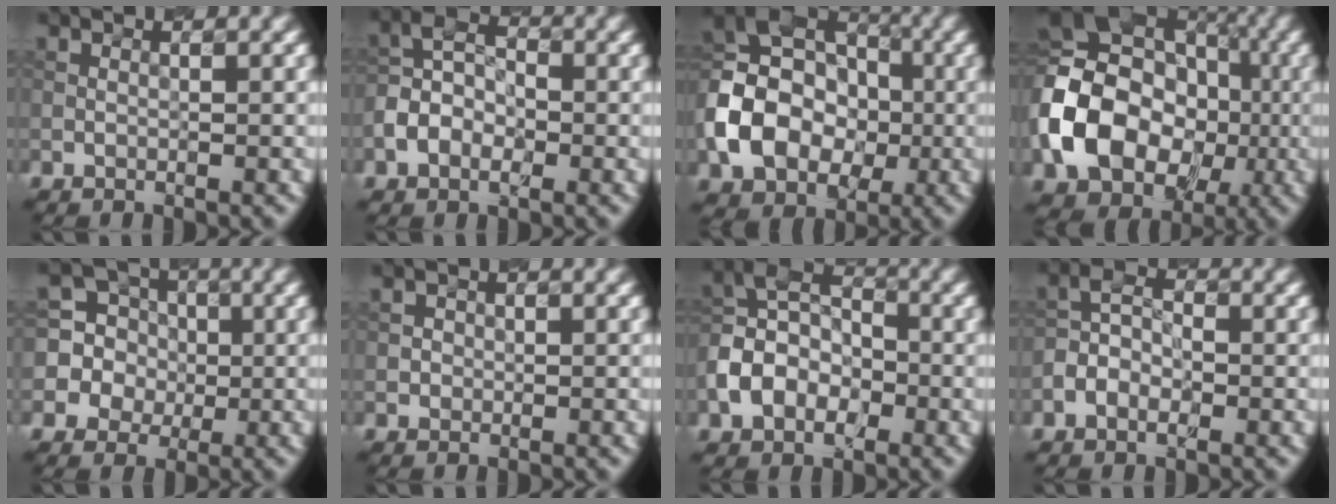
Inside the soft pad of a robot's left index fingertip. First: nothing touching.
{"total": 3.9, "force": [-1.5, 2.7, 2.5], "torque": [-0.049, 0.008, -0.033]}
{"total": 10.0, "force": [-2.2, 7.6, 6.1], "torque": [-0.117, 0.005, -0.050]}
{"total": 14.7, "force": [-2.2, 11.4, 9.0], "torque": [-0.191, 0.004, -0.052]}
{"total": 7.4, "force": [1.1, 7.1, 1.9], "torque": [-0.062, 0.032, 0.005]}
{"total": 0.9, "force": [0.0, 0.9, 0.2], "torque": [0.008, 0.000, 0.000]}
{"total": 6.1, "force": [-2.4, 4.4, 3.4], "torque": [-0.071, 0.010, -0.059]}
{"total": 3.0, "force": [-1.2, 1.9, 1.9], "torque": [-0.036, 0.010, -0.028]}